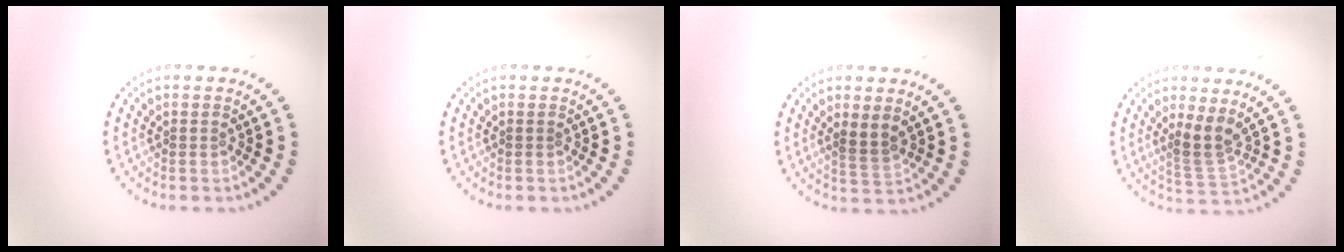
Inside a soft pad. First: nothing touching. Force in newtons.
{"total": 0.0}
{"total": 1.9, "press": 1.8, "slide": 0.7}
{"total": 3.0, "press": 2.8, "slide": 1.1}